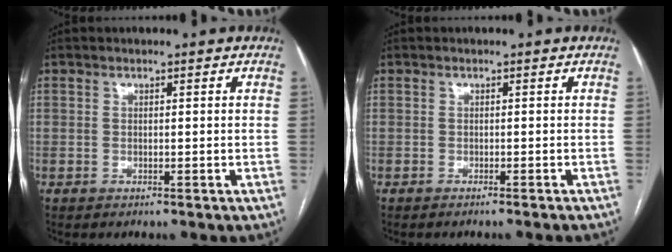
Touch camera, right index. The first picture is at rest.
{"total": 2.0, "force": [-1.7, -0.3, 0.9], "torque": [-0.012, 0.002, -0.022]}